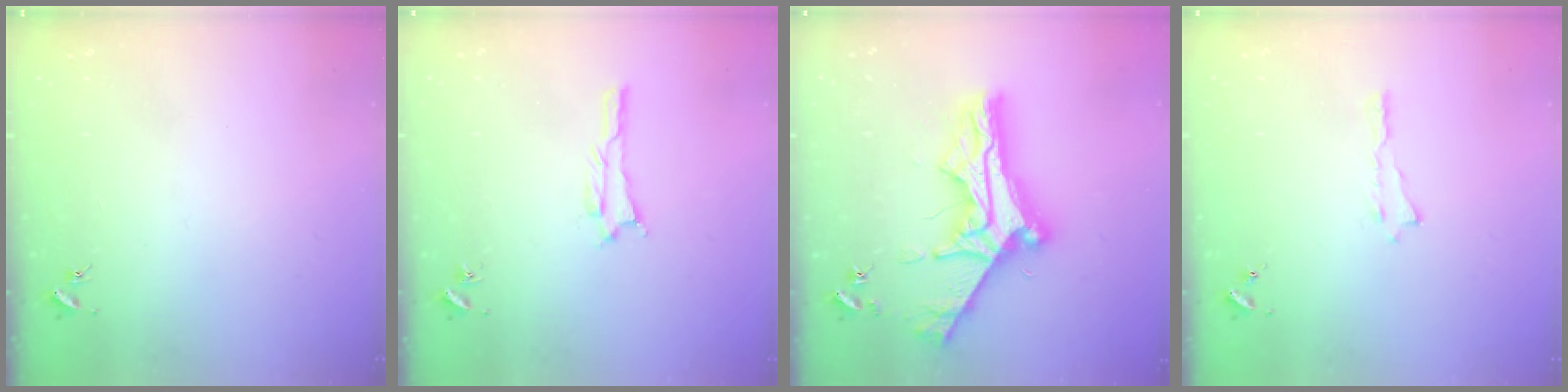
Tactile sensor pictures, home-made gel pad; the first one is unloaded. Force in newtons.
{"total": 1.1, "press": 1.1, "slide": 0.1}
{"total": 11.7, "press": 11.6, "slide": 1.1}
{"total": 0.0}